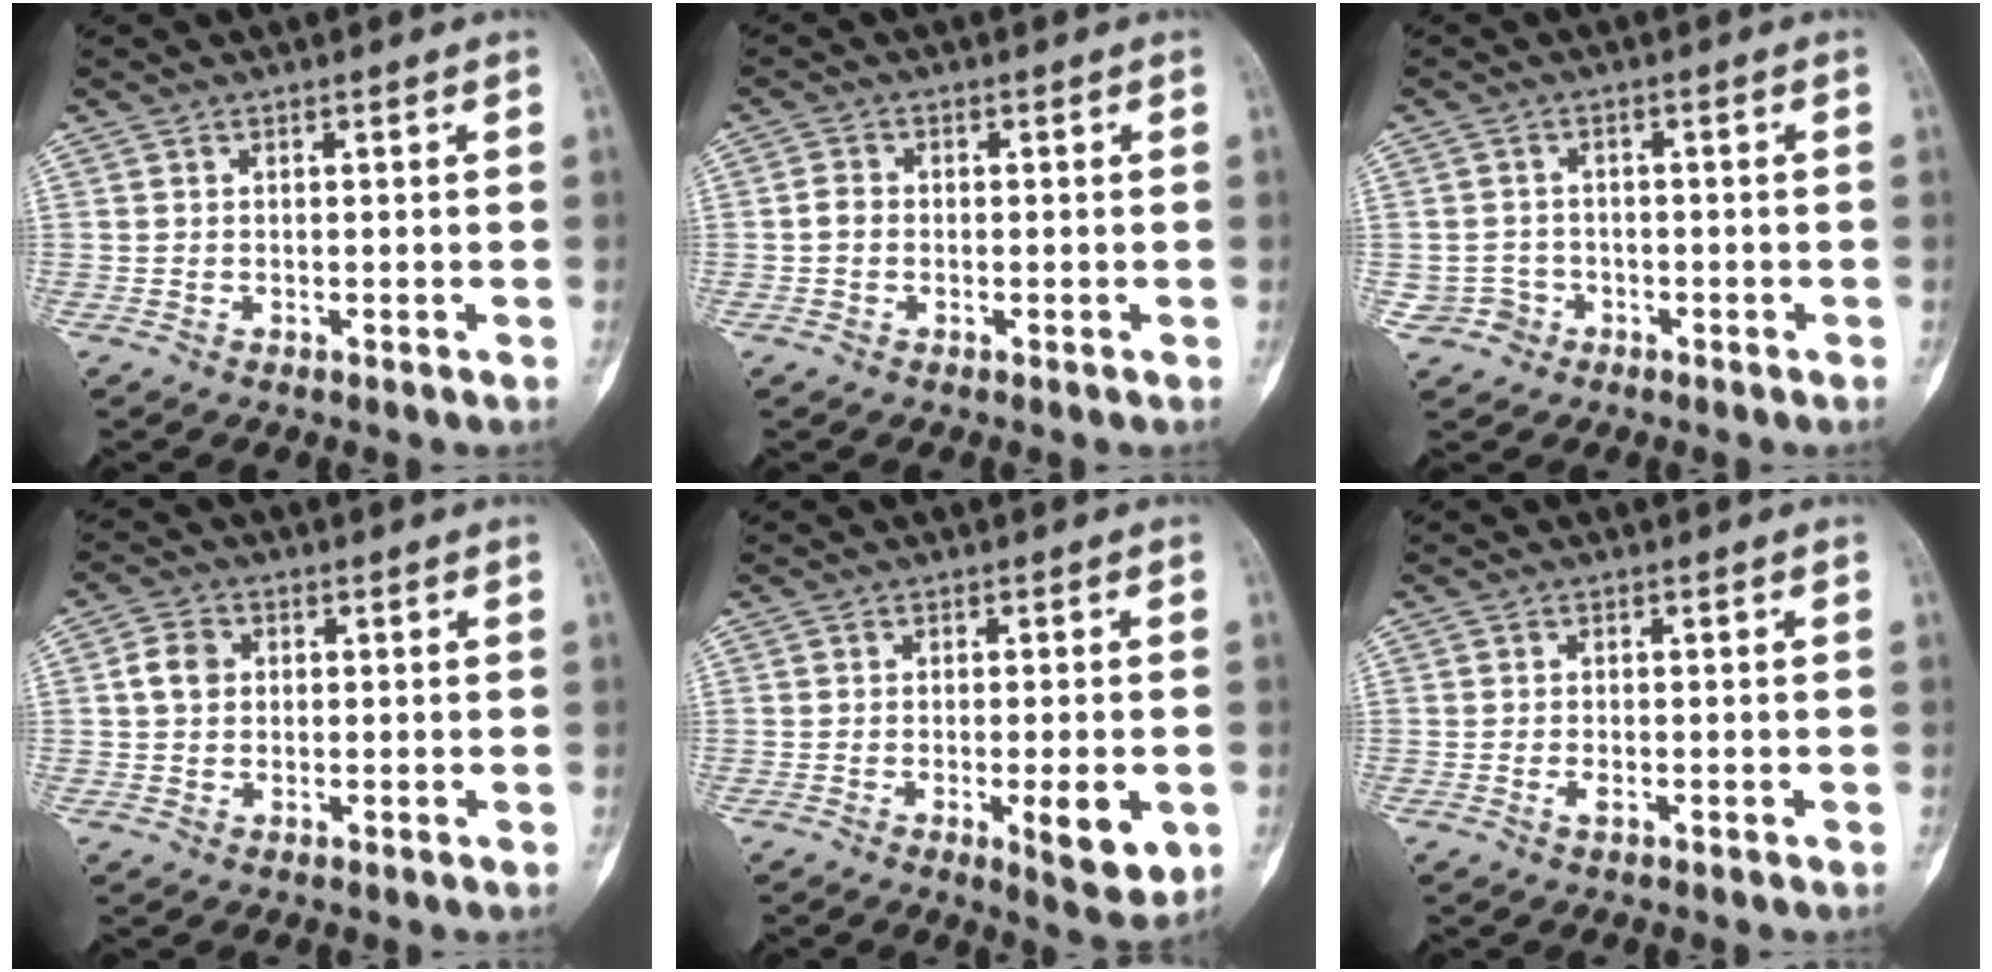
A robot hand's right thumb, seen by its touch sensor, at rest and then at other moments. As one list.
[{"total": 2.0, "force": [-0.4, 1.7, 1.1], "torque": [-0.014, 0.007, -0.010]}, {"total": 3.2, "force": [-1.2, 3.0, -0.2], "torque": [0.025, 0.015, -0.023]}, {"total": 4.1, "force": [0.6, 3.4, 2.3], "torque": [-0.034, 0.006, 0.007]}, {"total": 7.6, "force": [-2.0, 2.1, 7.0], "torque": [-0.088, -0.013, -0.022]}, {"total": 1.2, "force": [-0.5, 0.5, 1.0], "torque": [-0.020, -0.001, -0.010]}]